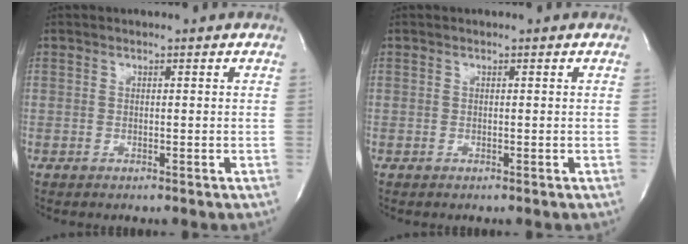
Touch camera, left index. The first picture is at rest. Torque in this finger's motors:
{"motor_torque": [0.00, 0.00, 0.00, 0.00]}